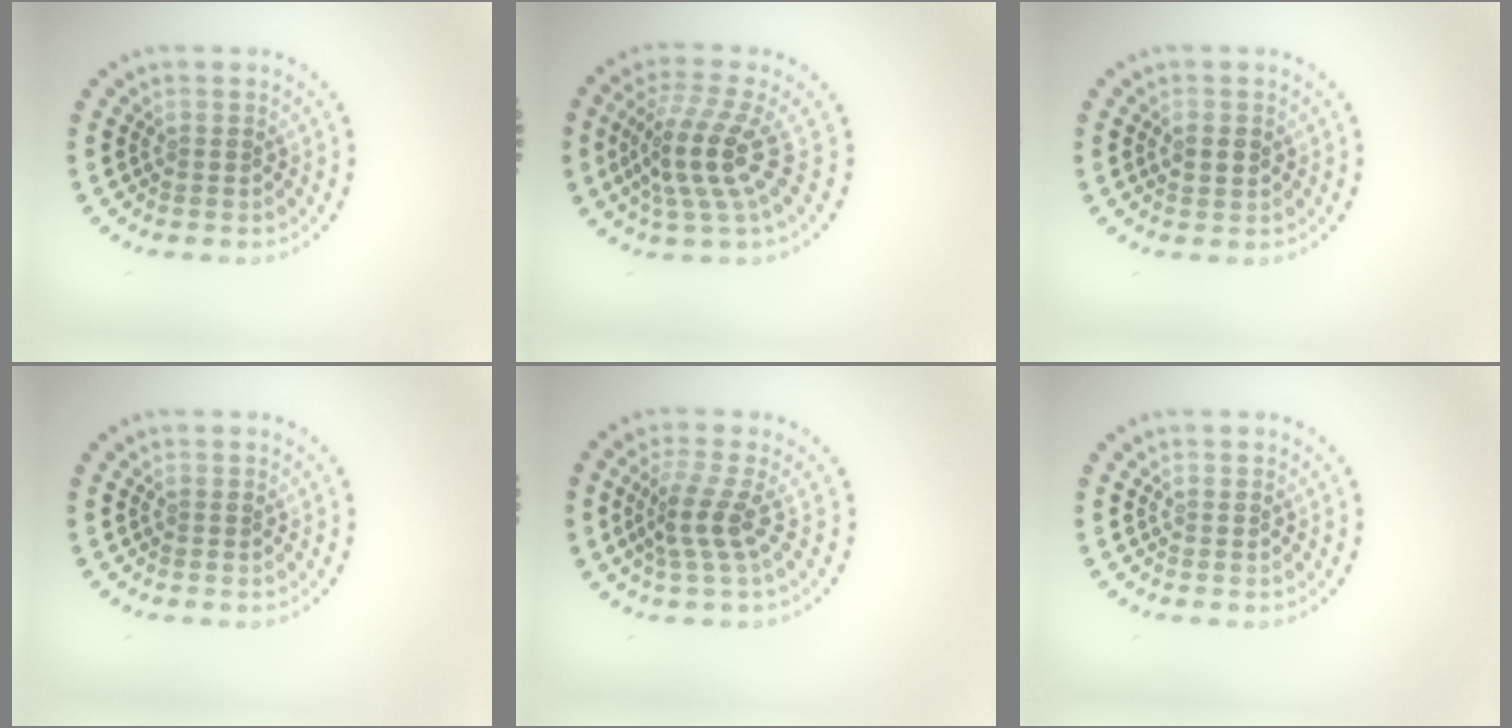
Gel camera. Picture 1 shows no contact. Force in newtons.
{"total": 4.7, "press": 3.7, "slide": 2.8}
{"total": 1.7, "press": 1.7, "slide": 0.0}
{"total": 0.0}
{"total": 2.9, "press": 2.1, "slide": 2.0}
{"total": 0.0}